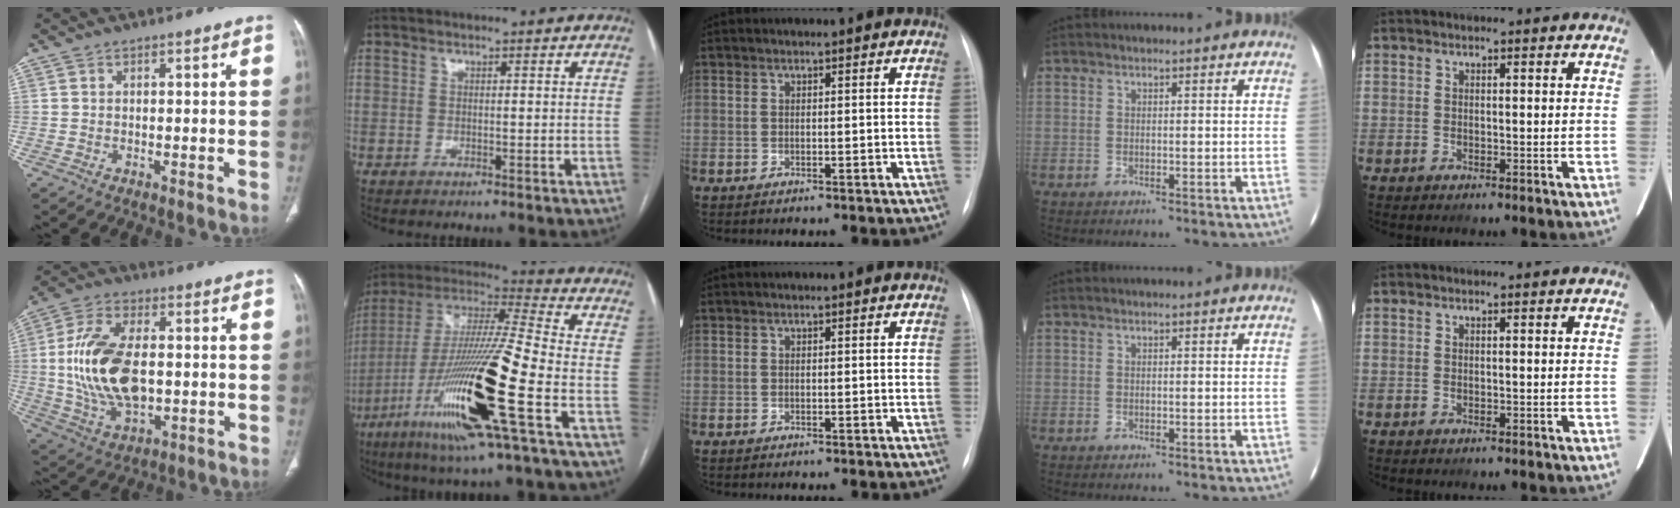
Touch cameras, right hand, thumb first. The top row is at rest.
{"thumb": {"total": 17.4, "force": [0.2, 9.5, 14.5], "torque": [-0.282, 0.000, 0.012]}, "index": {"total": 23.4, "force": [-8.7, 0.7, 21.8], "torque": [-0.438, -0.035, -0.165]}}